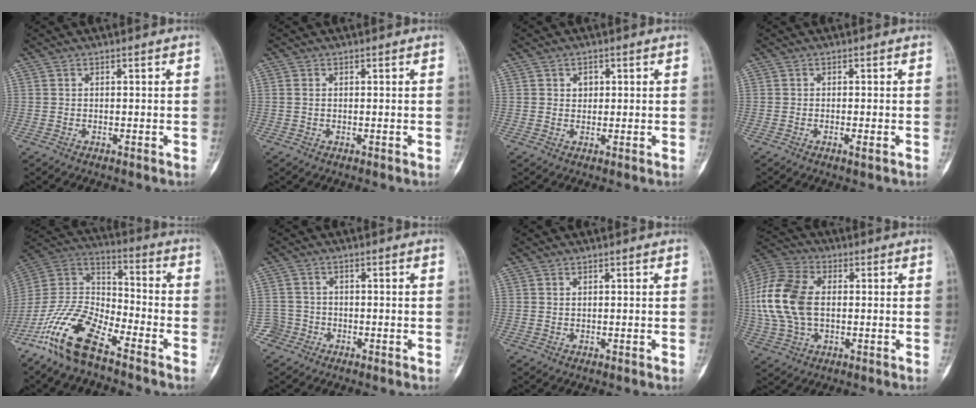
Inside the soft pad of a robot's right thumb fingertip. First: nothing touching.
{"total": 0.8, "force": [0.2, 0.5, 0.6], "torque": [-0.017, 0.003, 0.006]}
{"total": 2.0, "force": [0.6, 1.7, 1.0], "torque": [-0.002, -0.001, 0.008]}
{"total": 1.2, "force": [-0.5, 0.2, 1.1], "torque": [-0.019, -0.002, -0.009]}
{"total": 16.2, "force": [-10.8, 5.9, 10.6], "torque": [-0.212, 0.064, -0.213]}
{"total": 2.9, "force": [-1.4, 2.5, -0.5], "torque": [0.022, 0.013, -0.030]}
{"total": 0.6, "force": [0.4, 0.3, 0.3], "torque": [-0.005, 0.000, 0.008]}
{"total": 15.8, "force": [0.8, 9.9, 12.3], "torque": [-0.266, 0.017, 0.015]}